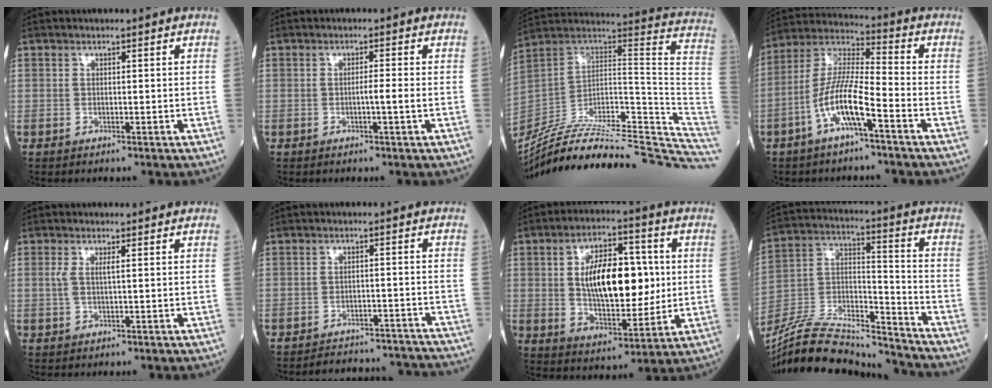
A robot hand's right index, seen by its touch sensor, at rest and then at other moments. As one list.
[{"total": 1.7, "force": [-0.4, -0.4, 1.6], "torque": [-0.025, -0.001, -0.009]}, {"total": 34.3, "force": [-30.8, 3.2, 14.7], "torque": [-0.139, 0.003, -0.438]}, {"total": 10.5, "force": [-4.5, 1.4, 9.4], "torque": [-0.197, 0.008, -0.091]}, {"total": 2.0, "force": [0.4, 0.4, 2.0], "torque": [-0.052, 0.006, 0.008]}, {"total": 13.8, "force": [-13.5, 2.2, 1.8], "torque": [-0.016, 0.017, -0.158]}, {"total": 15.0, "force": [1.8, 6.5, 13.4], "torque": [-0.233, 0.011, 0.034]}, {"total": 22.2, "force": [-20.8, 2.7, 7.3], "torque": [-0.165, 0.010, -0.359]}]